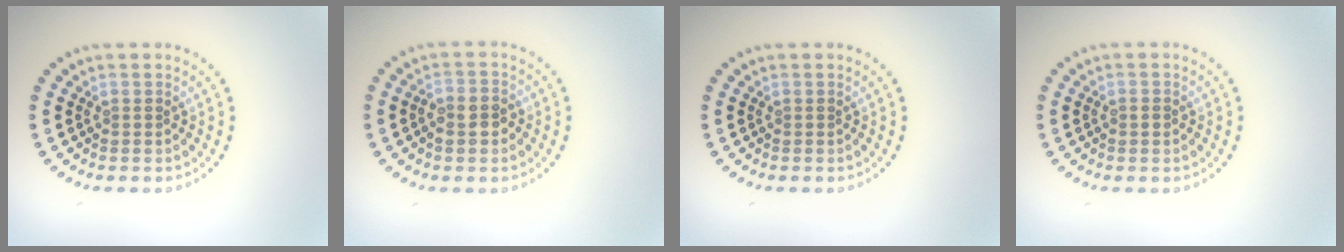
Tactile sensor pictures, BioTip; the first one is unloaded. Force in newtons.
{"total": 2.2, "press": 2.1, "slide": 0.7}
{"total": 0.0}
{"total": 1.0, "press": 1.0, "slide": 0.2}